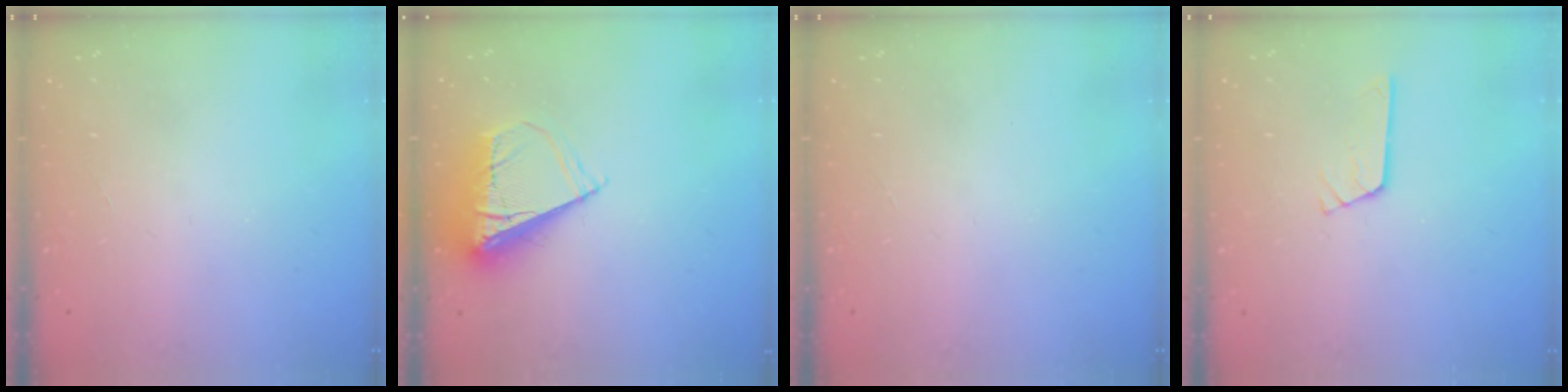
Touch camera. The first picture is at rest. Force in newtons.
{"total": 9.3, "press": 9.3, "slide": 1.1}
{"total": 0.0}
{"total": 3.1, "press": 3.1, "slide": 0.2}